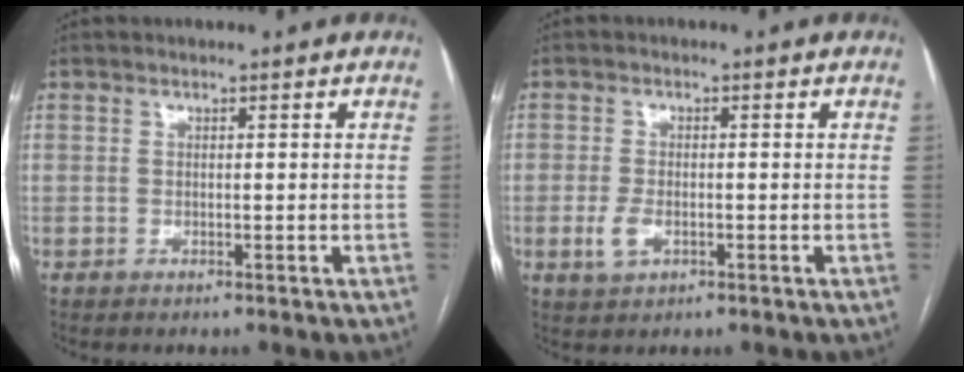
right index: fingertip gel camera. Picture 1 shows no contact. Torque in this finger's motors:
{"motor_torque": [0.09, -0.04, -0.14, -0.07]}